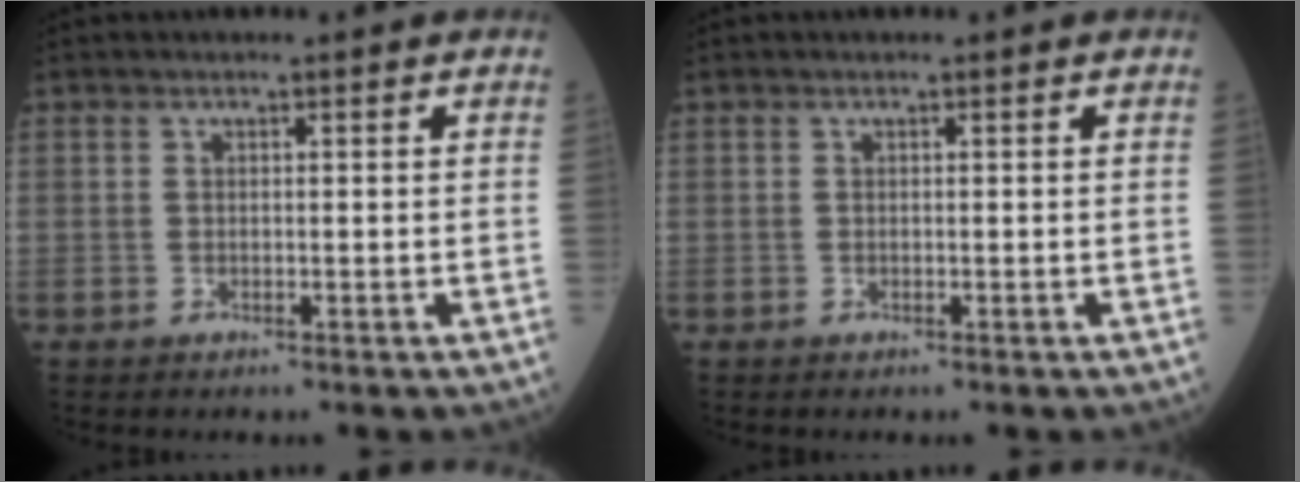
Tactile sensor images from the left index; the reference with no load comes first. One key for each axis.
{"total": 0.0}